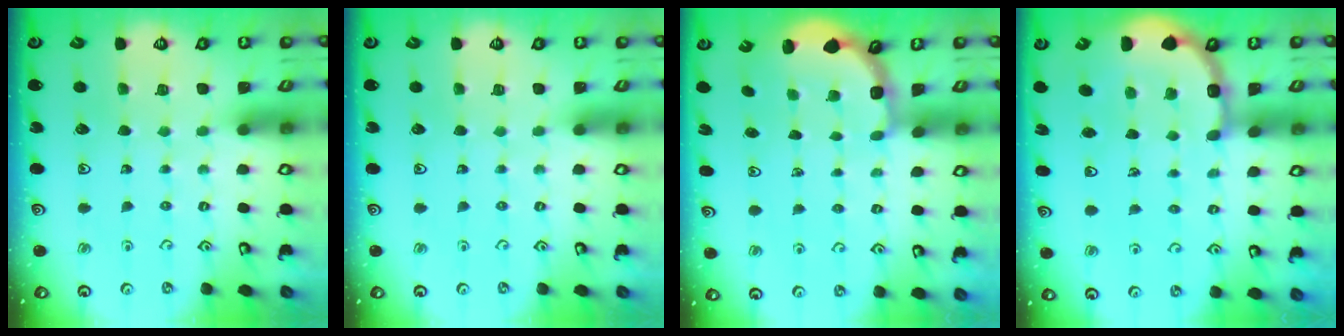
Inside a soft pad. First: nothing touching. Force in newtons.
{"total": 0.0}
{"total": 2.7, "press": 2.4, "slide": 1.4}
{"total": 5.0, "press": 4.8, "slide": 1.3}